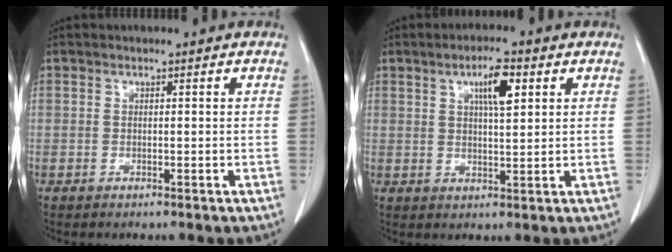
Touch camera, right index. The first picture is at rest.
{"total": 5.5, "force": [2.3, 1.1, 4.9], "torque": [-0.086, 0.003, 0.039]}